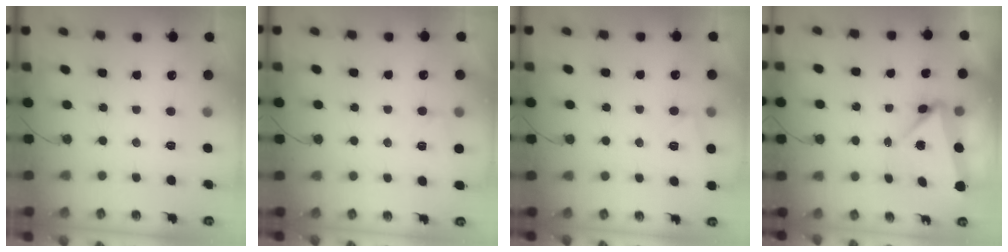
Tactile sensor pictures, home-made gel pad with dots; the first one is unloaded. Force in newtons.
{"total": 2.8, "press": 2.7, "slide": 0.6}
{"total": 5.2, "press": 4.8, "slide": 1.8}
{"total": 7.6, "press": 4.7, "slide": 6.0}